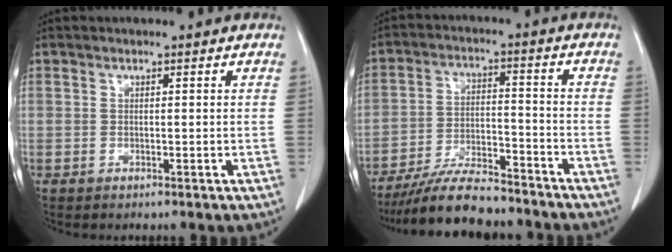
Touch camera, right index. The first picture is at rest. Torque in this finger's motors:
{"motor_torque": [-0.06, -0.50, 0.03, -0.01]}